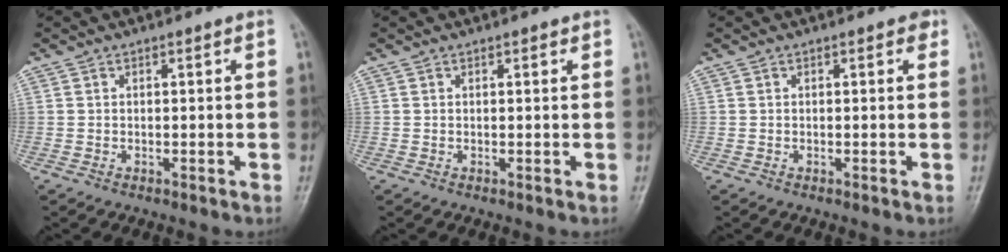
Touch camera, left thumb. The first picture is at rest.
{"total": 0.7, "force": [0.5, 0.3, 0.5], "torque": [-0.006, -0.001, 0.004]}
{"total": 0.9, "force": [0.4, 0.6, 0.6], "torque": [0.003, 0.001, -0.001]}